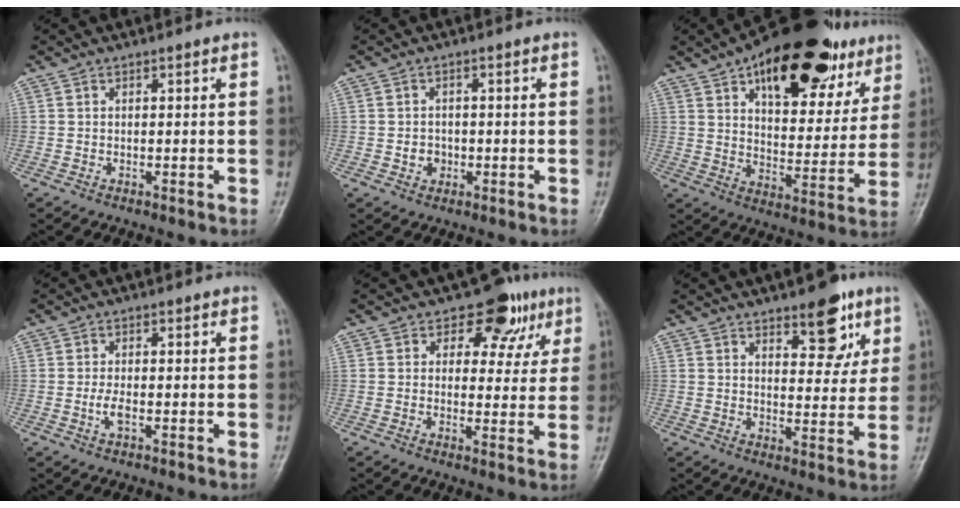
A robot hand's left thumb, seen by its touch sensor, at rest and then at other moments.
{"total": 2.8, "force": [-0.7, 2.4, 1.1], "torque": [-0.004, 0.006, -0.009]}
{"total": 27.6, "force": [15.6, 13.0, 18.7], "torque": [-0.226, -0.024, 0.231]}
{"total": 2.4, "force": [-0.7, 1.0, 2.1], "torque": [-0.048, -0.001, -0.014]}
{"total": 8.9, "force": [4.8, 6.2, 4.2], "torque": [-0.004, -0.014, 0.058]}
{"total": 10.0, "force": [5.7, 4.4, 6.9], "torque": [-0.062, -0.030, 0.079]}